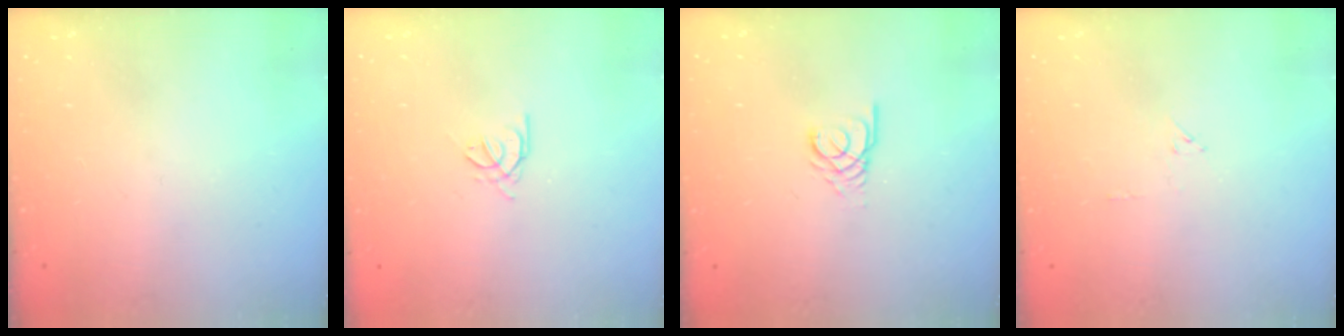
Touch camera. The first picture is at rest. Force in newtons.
{"total": 1.2, "press": 1.1, "slide": 0.4}
{"total": 2.5, "press": 2.5, "slide": 0.2}
{"total": 4.7, "press": 4.7, "slide": 0.2}